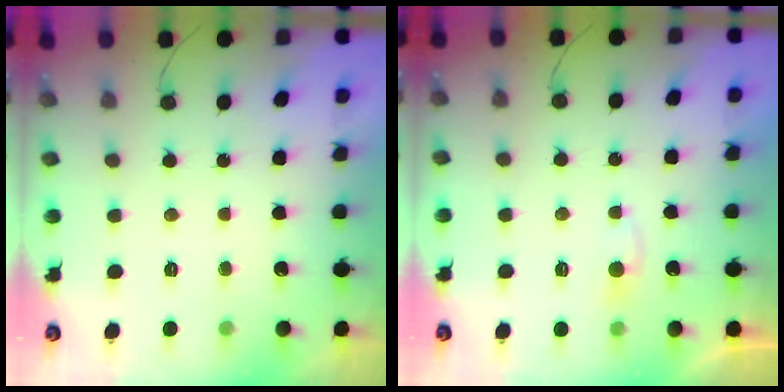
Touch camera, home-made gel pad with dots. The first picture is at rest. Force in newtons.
{"total": 2.4, "press": 2.4, "slide": 0.3}